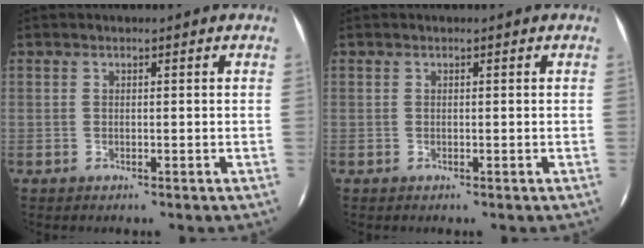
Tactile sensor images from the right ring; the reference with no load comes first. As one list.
[{"total": 0.0}]